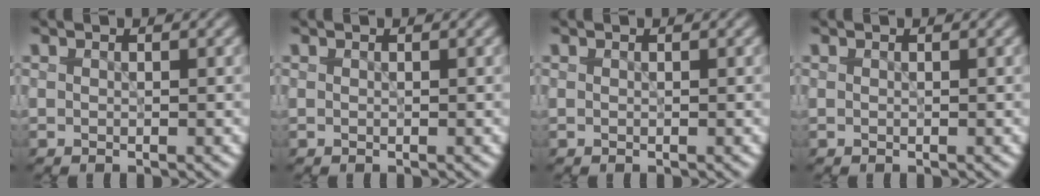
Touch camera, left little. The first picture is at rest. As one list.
[{"total": 0.0}, {"total": 0.0}, {"total": 0.0}]